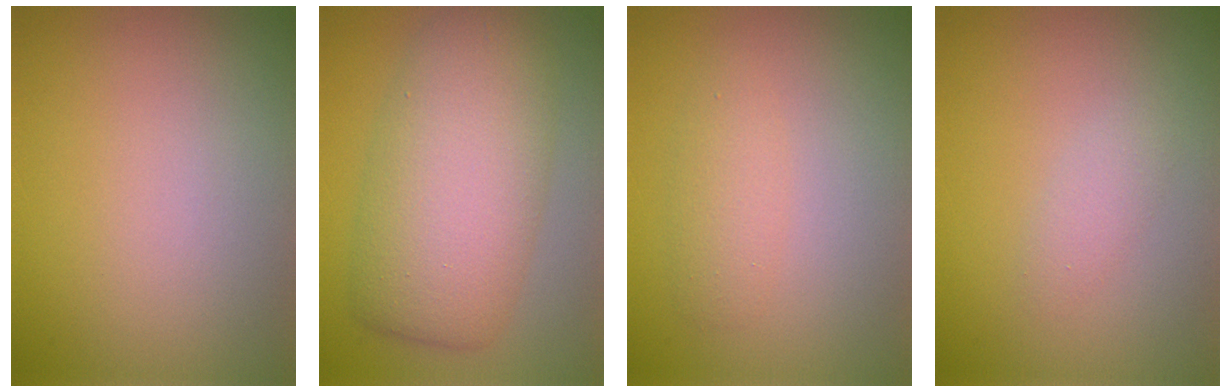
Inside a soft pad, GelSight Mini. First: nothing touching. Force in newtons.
{"total": 9.0, "press": 9.0, "slide": 0.2}
{"total": 1.7, "press": 1.7, "slide": 0.0}
{"total": 1.2, "press": 1.2, "slide": 0.1}